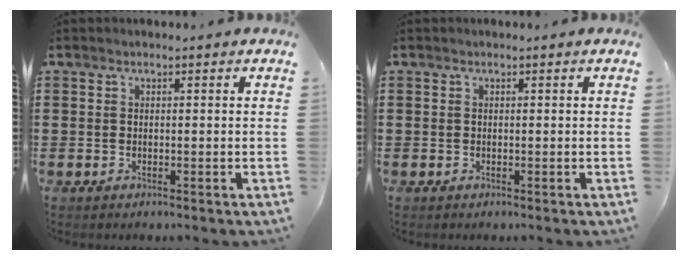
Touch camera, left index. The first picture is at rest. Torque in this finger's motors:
{"motor_torque": [0.00, 0.00, 0.00, 0.00]}